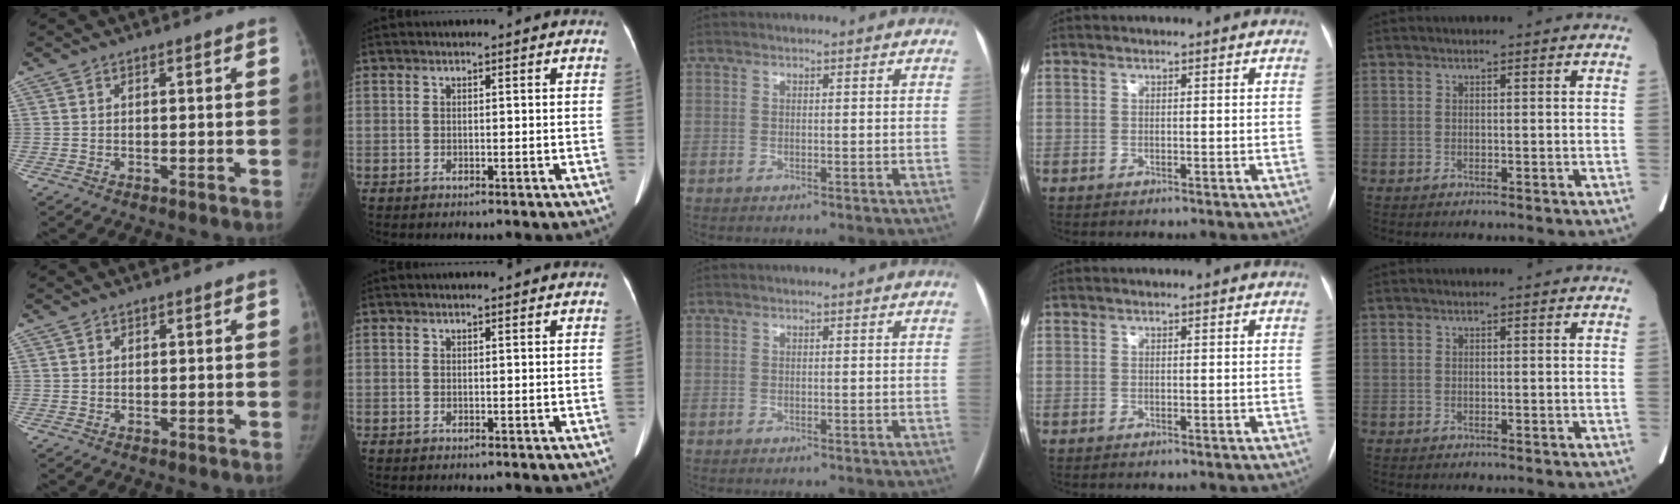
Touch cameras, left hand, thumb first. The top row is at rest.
{"thumb": {"total": 1.1, "force": [0.3, 0.9, 0.5], "torque": [-0.002, 0.001, 0.005]}, "index": {"total": 2.1, "force": [1.9, 0.0, 0.8], "torque": [-0.009, 0.005, 0.023]}}